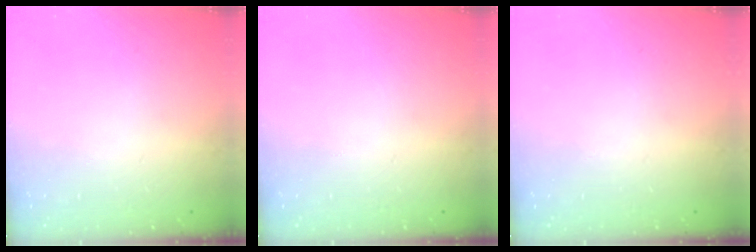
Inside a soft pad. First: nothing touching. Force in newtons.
{"total": 0.0}
{"total": 0.0}